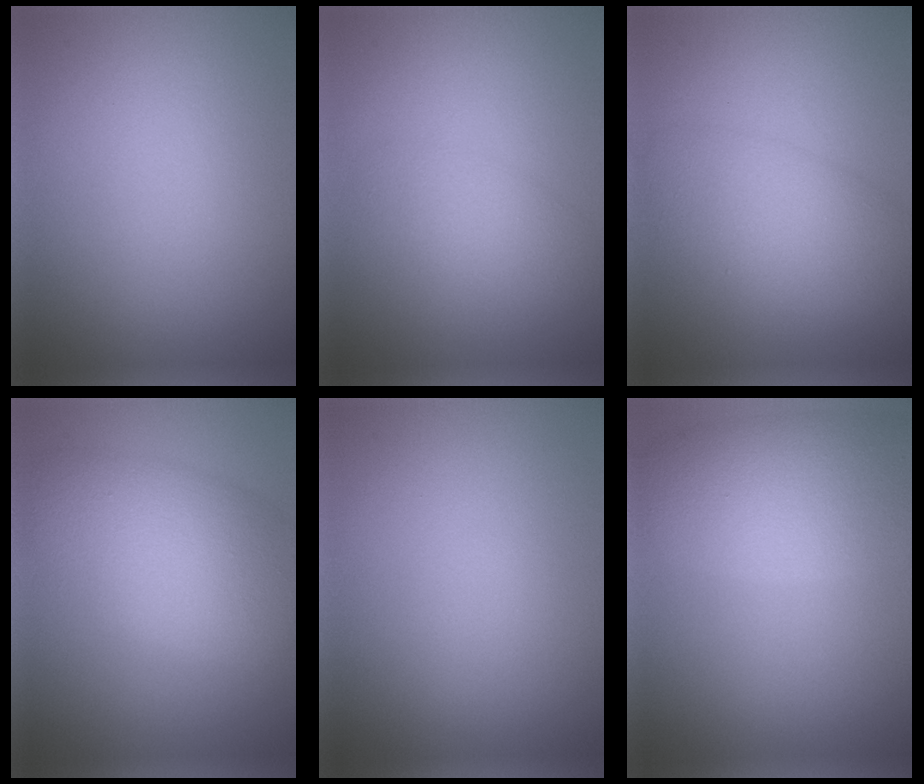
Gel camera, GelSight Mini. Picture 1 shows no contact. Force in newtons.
{"total": 2.3, "press": 2.3, "slide": 0.1}
{"total": 5.5, "press": 5.5, "slide": 0.1}
{"total": 7.9, "press": 7.9, "slide": 0.4}
{"total": 0.0}
{"total": 6.3, "press": 6.3, "slide": 0.4}